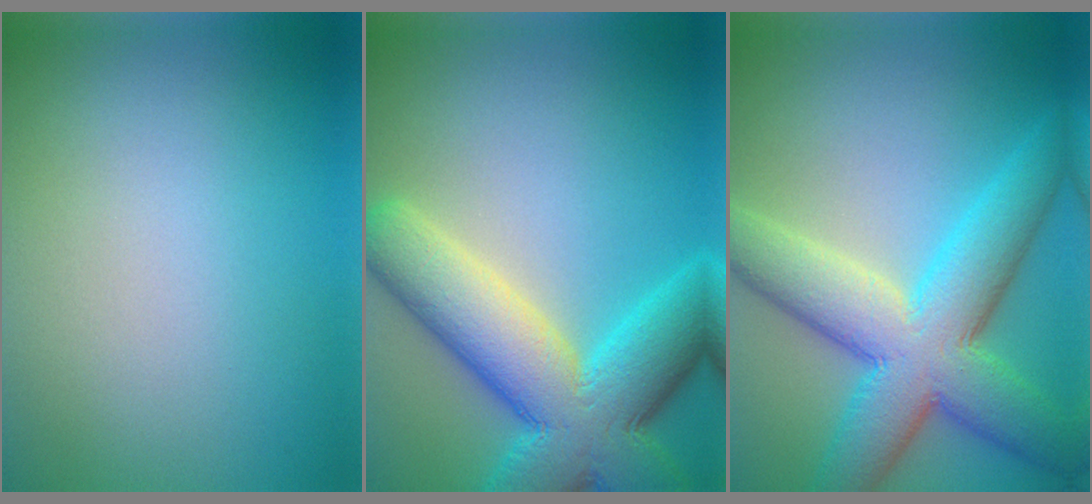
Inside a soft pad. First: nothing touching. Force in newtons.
{"total": 12.0, "press": 11.9, "slide": 0.7}
{"total": 10.6, "press": 10.6, "slide": 0.4}